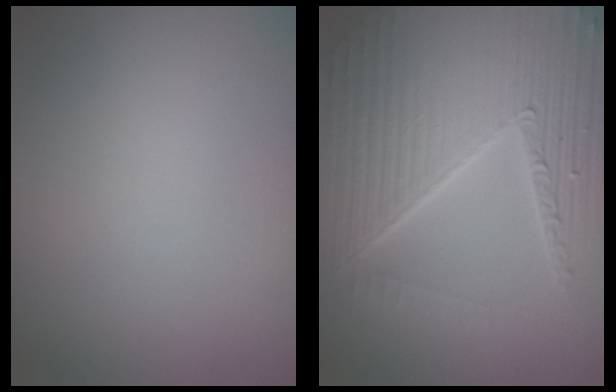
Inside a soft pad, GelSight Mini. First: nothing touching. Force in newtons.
{"total": 10.1, "press": 6.3, "slide": 7.8}